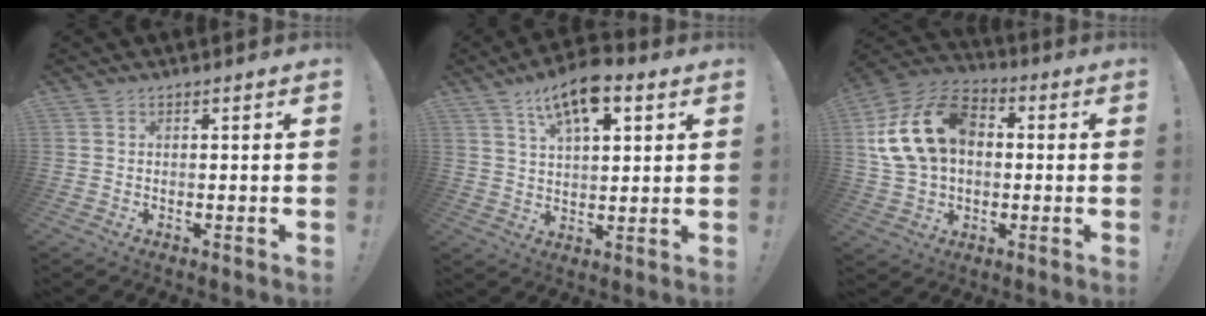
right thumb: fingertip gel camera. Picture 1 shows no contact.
{"total": 12.1, "force": [7.0, 5.3, 8.3], "torque": [-0.129, -0.025, 0.119]}
{"total": 19.8, "force": [4.0, 14.0, 13.4], "torque": [-0.232, 0.003, 0.079]}